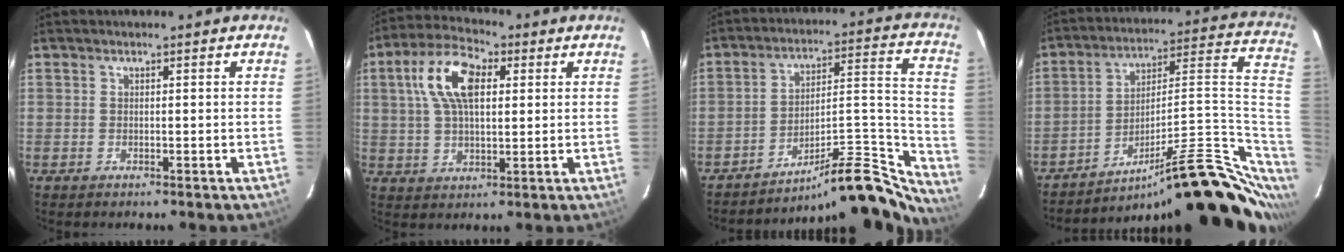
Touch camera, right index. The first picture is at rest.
{"total": 12.2, "force": [3.5, 6.2, 9.9], "torque": [-0.193, 0.029, 0.060]}
{"total": 20.8, "force": [-18.9, 3.2, 8.0], "torque": [-0.087, 0.038, -0.274]}
{"total": 24.4, "force": [-12.1, 6.6, 20.1], "torque": [-0.256, 0.028, -0.177]}